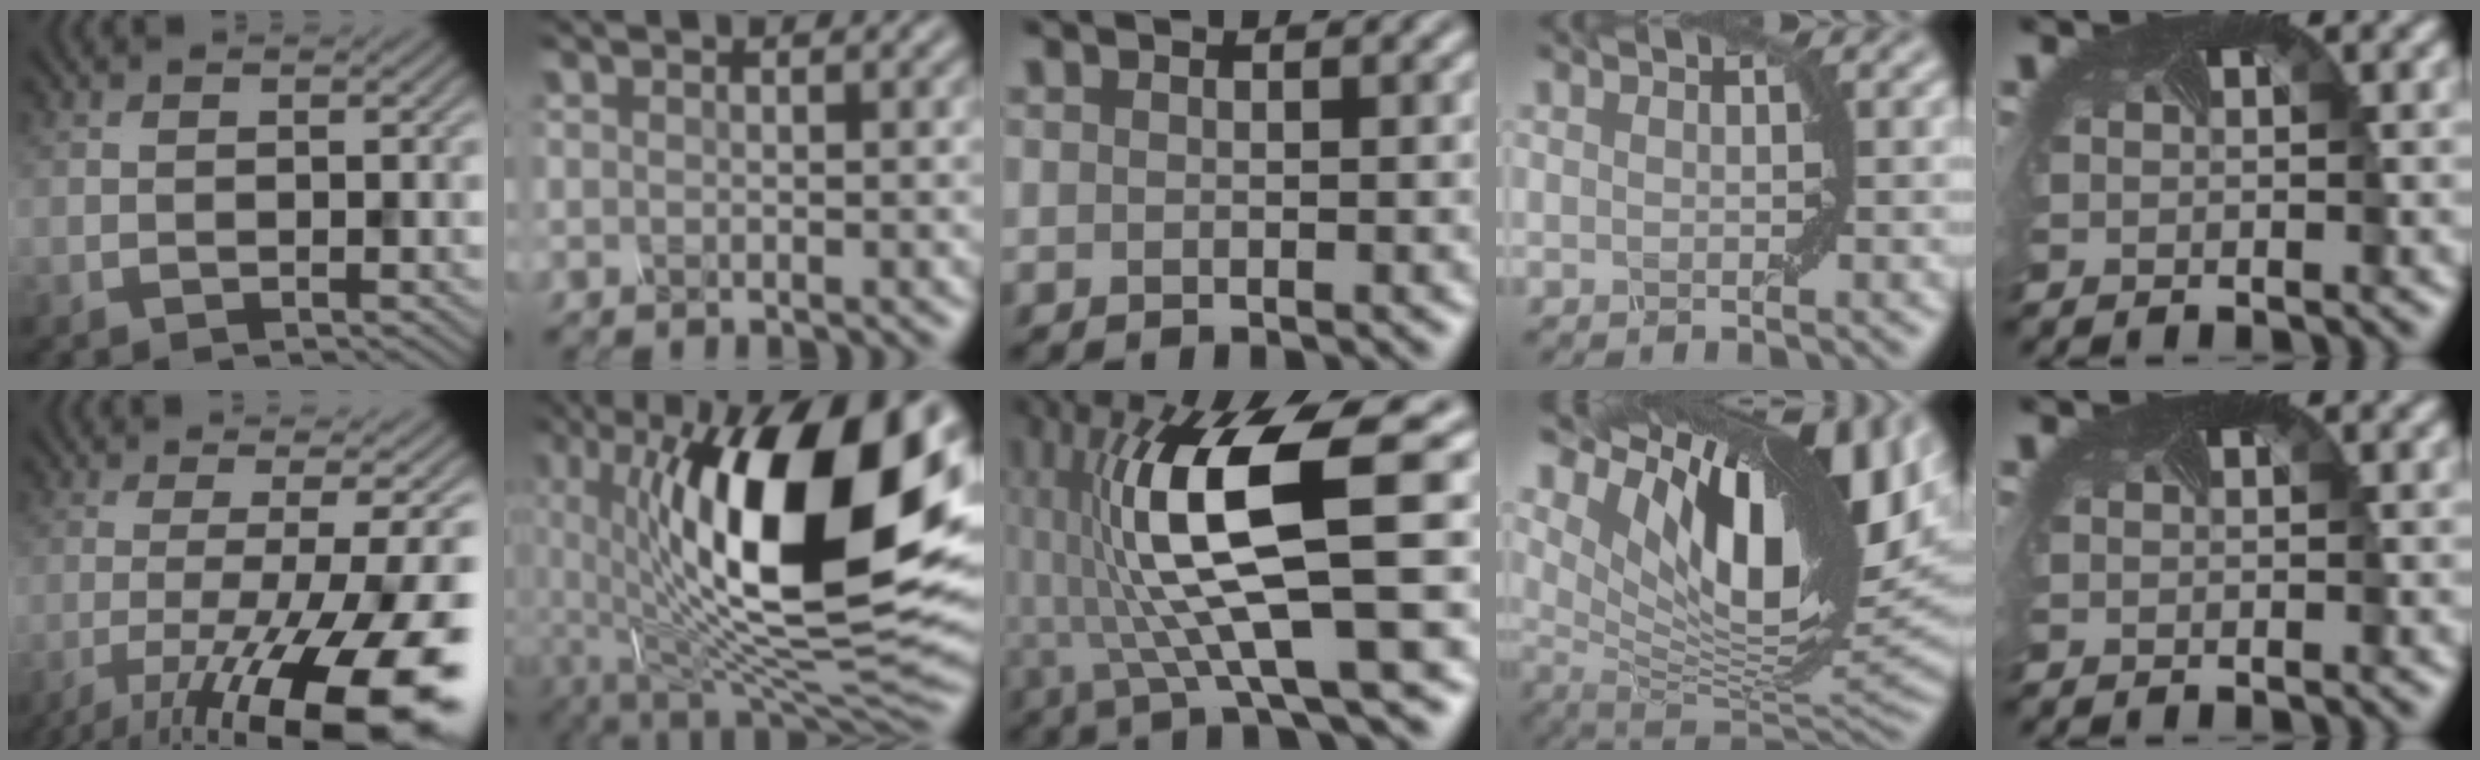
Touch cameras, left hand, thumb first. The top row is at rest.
{"thumb": {"total": 17.3, "force": [-8.0, 3.9, 14.9], "torque": [-0.203, -0.006, -0.127]}, "index": {"total": 17.1, "force": [2.0, 7.4, 15.2], "torque": [-0.248, 0.000, 0.022]}, "middle": {"total": 11.7, "force": [0.1, 2.5, 11.4], "torque": [-0.219, 0.012, 0.012]}, "ring": {"total": 16.4, "force": [5.6, 7.1, 13.7], "torque": [-0.224, 0.005, 0.098]}}